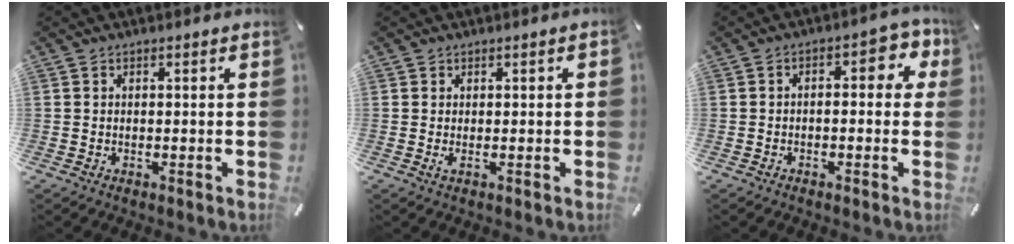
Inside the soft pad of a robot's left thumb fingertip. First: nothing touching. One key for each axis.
{"total": 1.0, "fx": -0.1, "fy": 0.5, "fz": 0.9, "tx": -0.015, "ty": -0.001, "tz": -0.001}
{"total": 5.9, "fx": 0.0, "fy": 3.1, "fz": 5.0, "tx": -0.073, "ty": 0.004, "tz": -0.008}